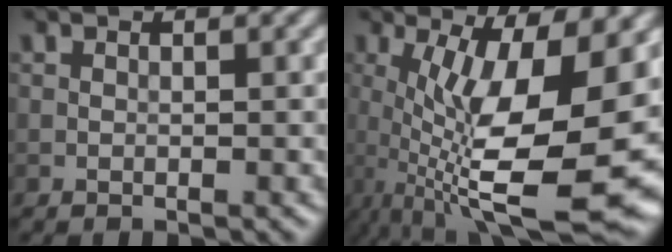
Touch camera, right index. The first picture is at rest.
{"total": 13.8, "force": [-1.2, 4.1, 13.1], "torque": [-0.204, -0.014, -0.015]}